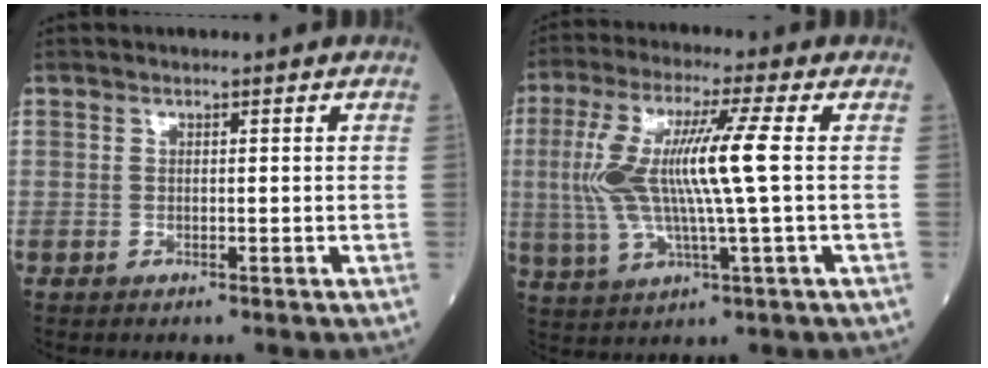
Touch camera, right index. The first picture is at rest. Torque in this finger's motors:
{"motor_torque": [1.96, 0.17, 0.66, 0.21]}